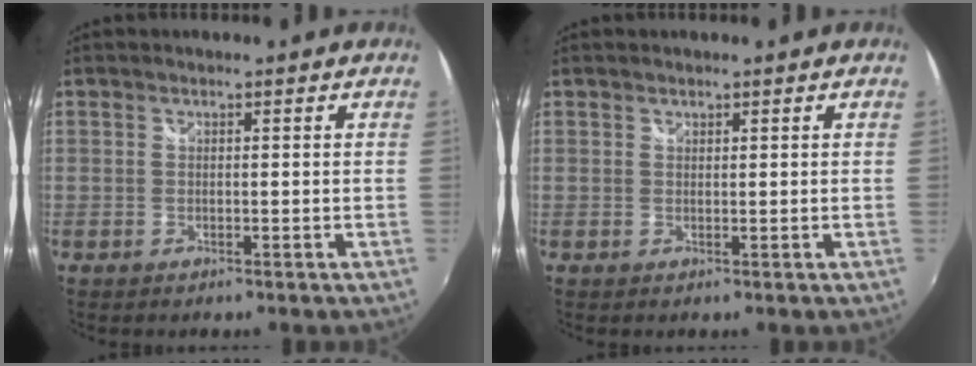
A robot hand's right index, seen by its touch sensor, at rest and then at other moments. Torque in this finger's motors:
{"motor_torque": [0.07, 0.01, -0.09, -0.01]}